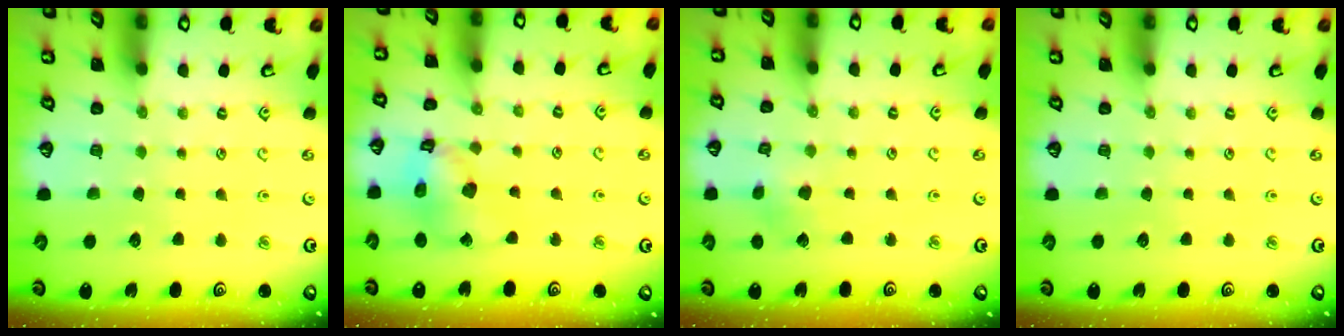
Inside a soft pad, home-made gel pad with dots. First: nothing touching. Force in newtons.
{"total": 13.5, "press": 13.4, "slide": 1.8}
{"total": 2.6, "press": 2.6, "slide": 0.5}
{"total": 0.0}